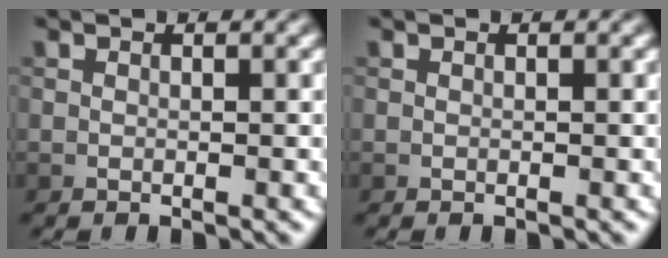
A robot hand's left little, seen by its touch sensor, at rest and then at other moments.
{"total": 0.0}